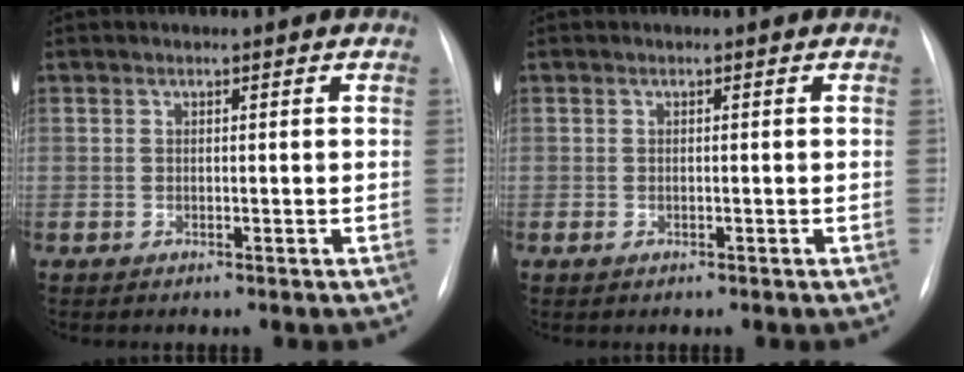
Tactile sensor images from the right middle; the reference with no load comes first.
{"total": 0.6, "force": [-0.3, 0.3, 0.4], "torque": [-0.010, 0.000, -0.003]}